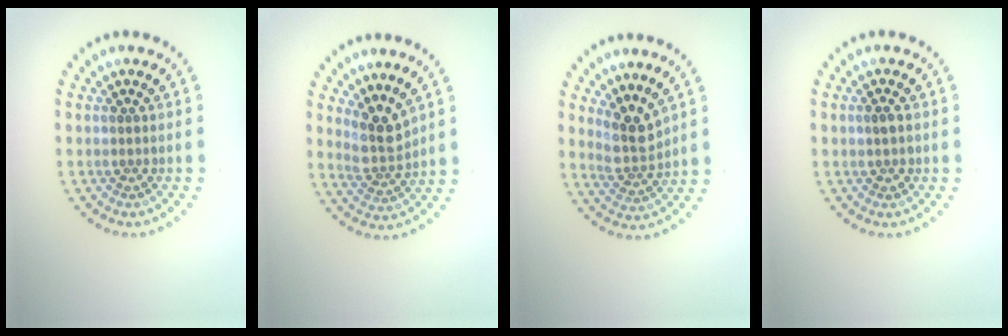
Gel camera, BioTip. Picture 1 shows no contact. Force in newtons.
{"total": 2.9, "press": 2.4, "slide": 1.6}
{"total": 2.9, "press": 2.4, "slide": 1.6}
{"total": 1.2, "press": 1.2, "slide": 0.1}